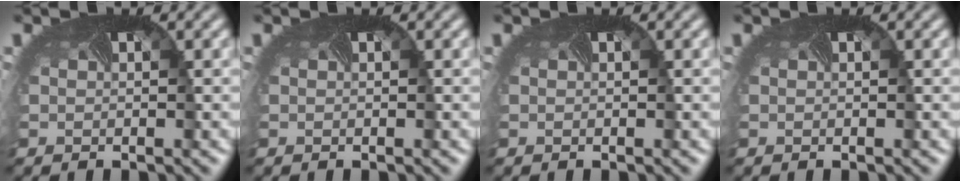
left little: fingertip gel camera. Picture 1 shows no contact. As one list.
[{"total": 0.0}, {"total": 0.0}, {"total": 0.0}]